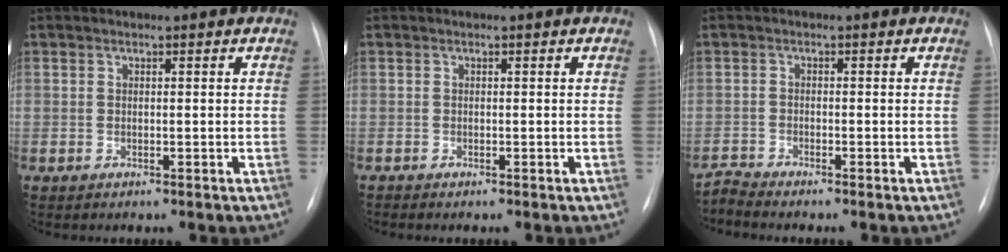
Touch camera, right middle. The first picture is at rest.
{"total": 0.0}
{"total": 2.2, "force": [-1.9, -1.0, -0.5], "torque": [0.005, -0.018, -0.039]}